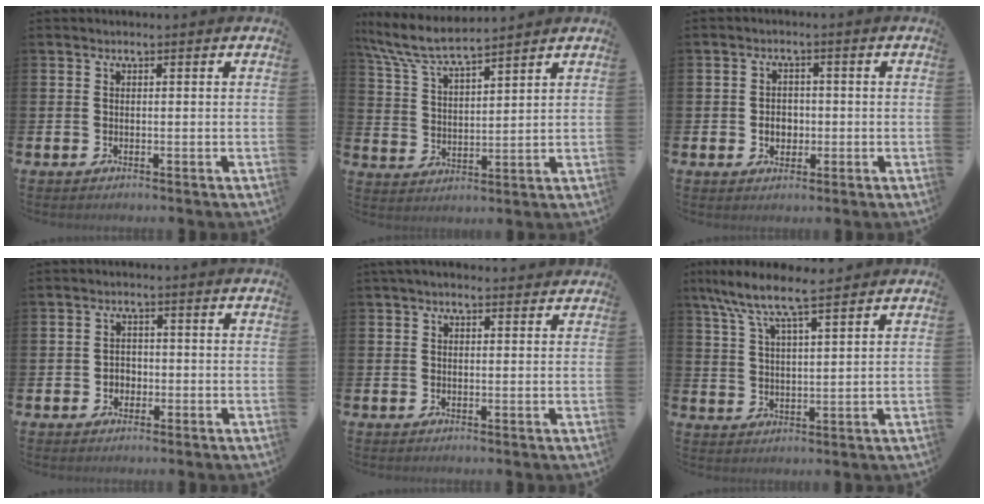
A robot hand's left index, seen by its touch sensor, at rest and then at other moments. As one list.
[{"total": 7.4, "force": [6.9, 0.7, 2.6], "torque": [-0.081, -0.031, 0.123]}, {"total": 2.8, "force": [-0.6, 2.3, 1.5], "torque": [-0.016, -0.001, -0.019]}, {"total": 2.0, "force": [-0.7, 1.8, 0.5], "torque": [-0.012, 0.005, -0.018]}, {"total": 1.7, "force": [1.6, 0.3, 0.7], "torque": [-0.014, 0.000, 0.028]}, {"total": 7.8, "force": [6.7, 0.9, 3.7], "torque": [-0.091, -0.027, 0.119]}]